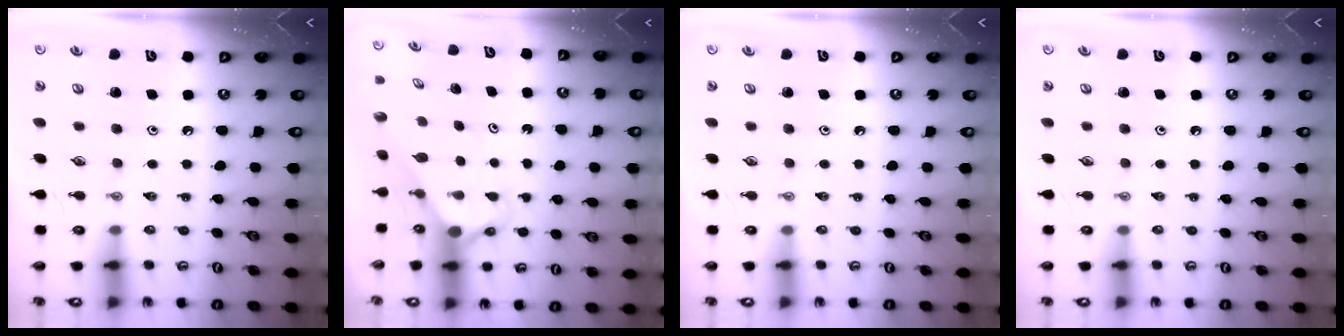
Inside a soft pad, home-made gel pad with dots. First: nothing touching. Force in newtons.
{"total": 2.7, "press": 2.7, "slide": 0.0}
{"total": 0.0}
{"total": 0.0}